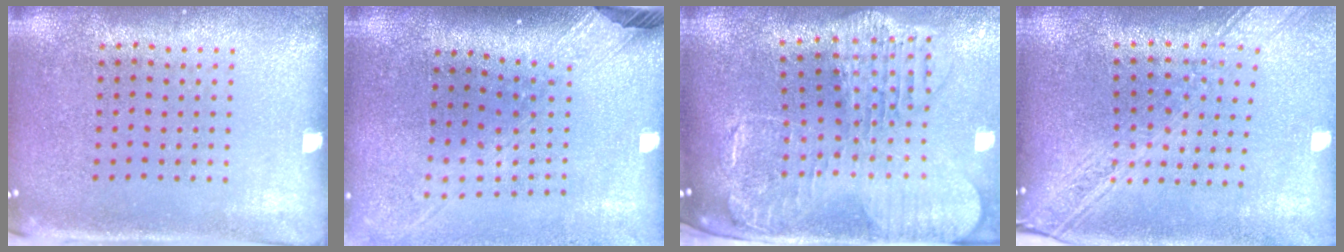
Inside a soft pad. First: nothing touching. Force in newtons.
{"total": 2.5, "press": 1.9, "slide": 1.7}
{"total": 2.9, "press": 2.4, "slide": 1.5}
{"total": 2.5, "press": 2.0, "slide": 1.4}